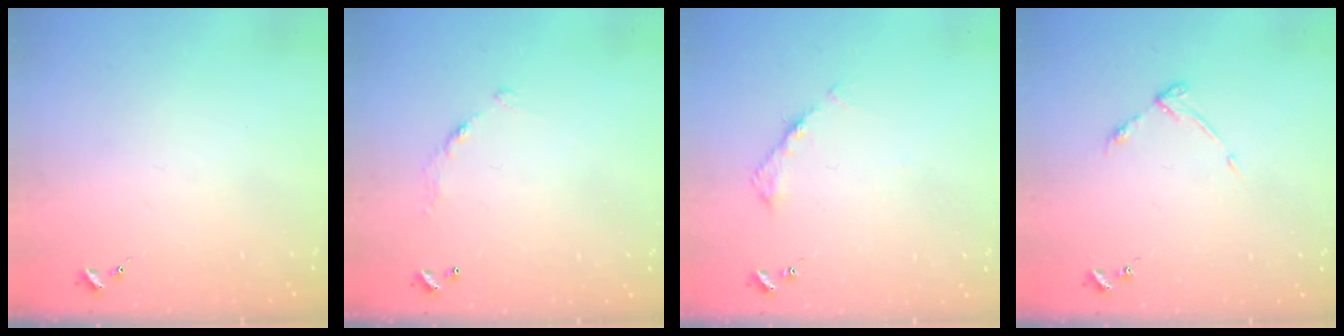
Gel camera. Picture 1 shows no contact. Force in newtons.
{"total": 6.0, "press": 6.0, "slide": 0.4}
{"total": 5.3, "press": 5.3, "slide": 0.5}
{"total": 4.6, "press": 4.6, "slide": 0.6}